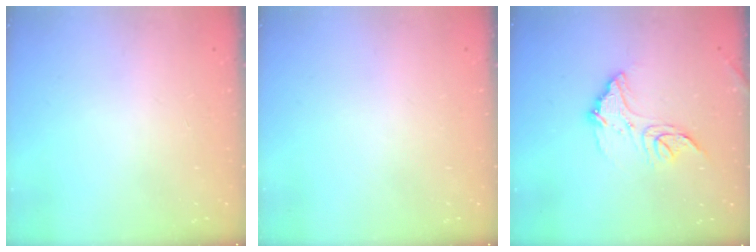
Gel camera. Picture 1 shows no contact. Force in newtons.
{"total": 0.0}
{"total": 13.5, "press": 13.4, "slide": 1.1}